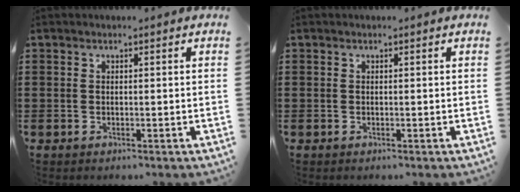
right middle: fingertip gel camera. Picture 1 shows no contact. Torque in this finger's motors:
{"motor_torque": [0.00, 0.00, 0.00, 0.00]}